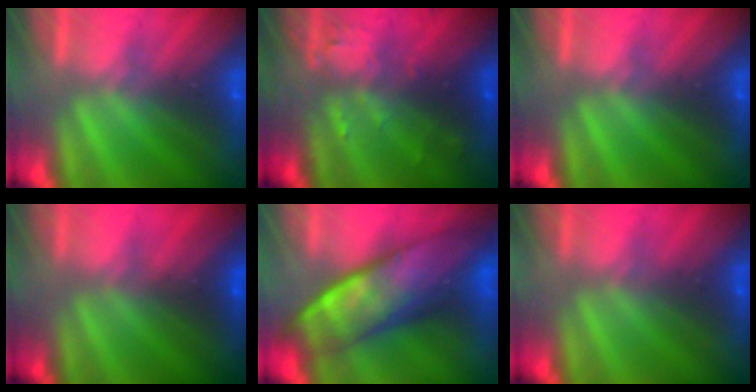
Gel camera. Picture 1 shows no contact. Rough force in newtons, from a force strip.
{"total": 3.2}
{"total": 0.0}
{"total": 4.6}
{"total": 10.5}
{"total": 2.4}